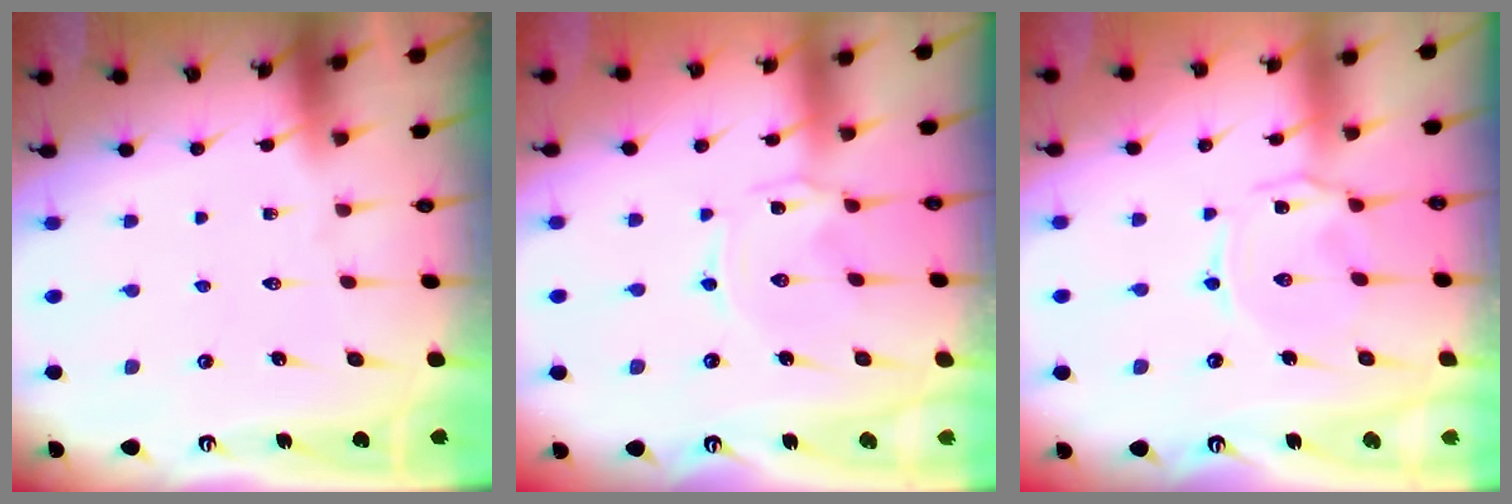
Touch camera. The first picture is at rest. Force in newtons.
{"total": 0.8, "press": 0.7, "slide": 0.1}
{"total": 2.1, "press": 2.0, "slide": 0.7}